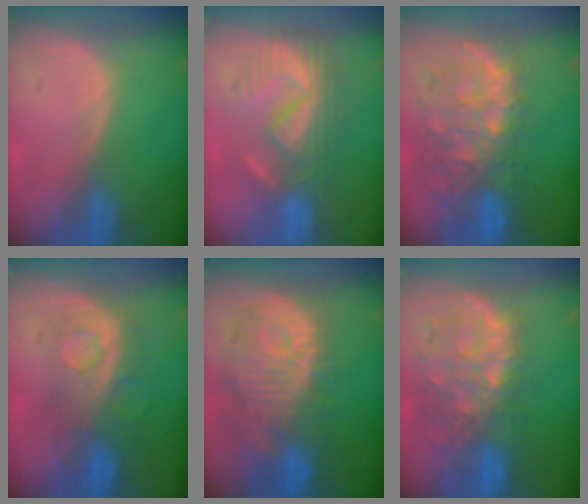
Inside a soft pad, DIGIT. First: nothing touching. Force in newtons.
{"total": 9.5, "press": 8.2, "slide": 4.9}
{"total": 11.2, "press": 9.8, "slide": 5.5}
{"total": 7.7, "press": 7.6, "slide": 1.5}
{"total": 12.4, "press": 11.2, "slide": 5.4}
{"total": 11.2, "press": 9.8, "slide": 5.4}